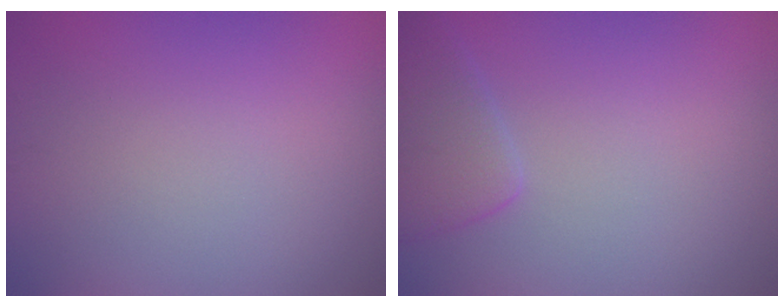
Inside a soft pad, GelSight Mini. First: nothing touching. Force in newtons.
{"total": 3.0, "press": 3.0, "slide": 0.3}